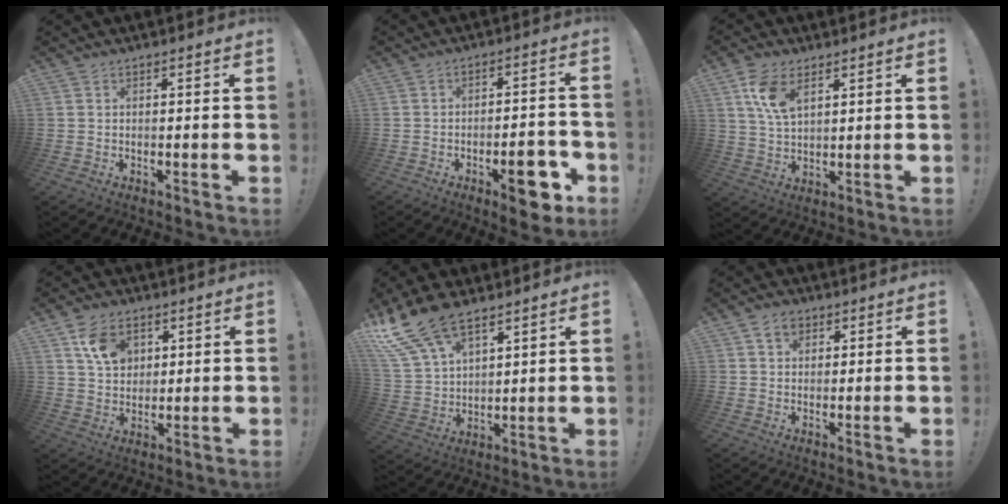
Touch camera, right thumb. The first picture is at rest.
{"total": 11.1, "force": [-5.3, 4.4, 8.6], "torque": [-0.087, 0.028, -0.081]}
{"total": 9.0, "force": [4.7, 4.7, 6.1], "torque": [-0.120, -0.009, 0.089]}
{"total": 9.5, "force": [4.6, 6.9, 4.7], "torque": [-0.064, -0.016, 0.088]}
{"total": 15.3, "force": [10.9, 7.2, 8.1], "torque": [-0.162, -0.060, 0.206]}
{"total": 4.4, "force": [2.4, 3.1, 2.0], "torque": [-0.024, -0.005, 0.042]}